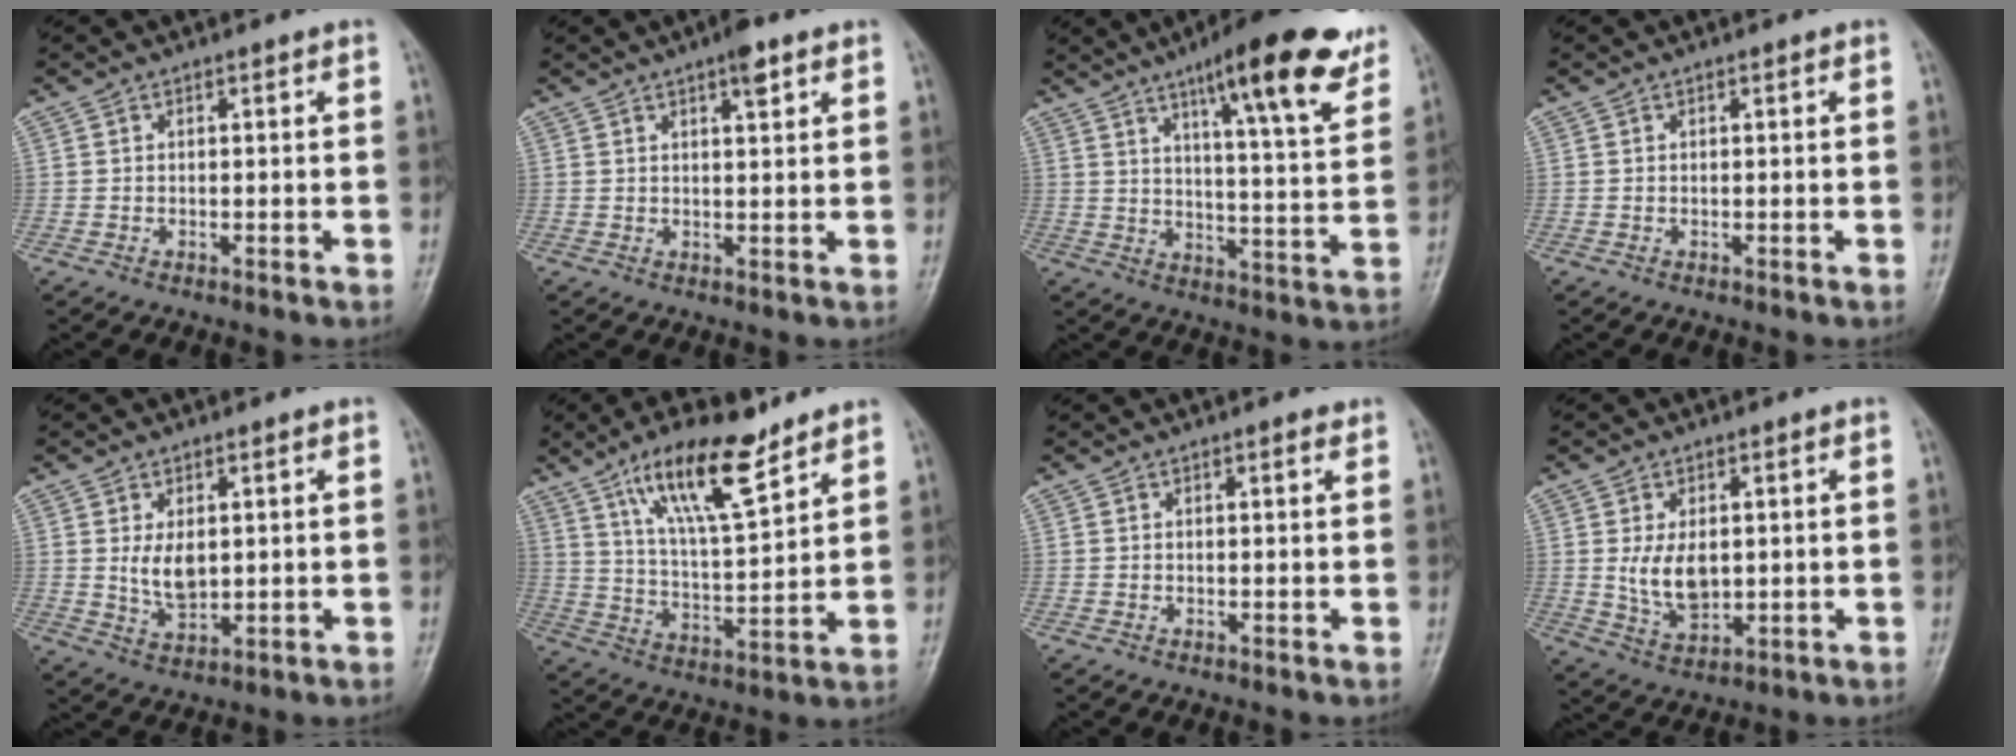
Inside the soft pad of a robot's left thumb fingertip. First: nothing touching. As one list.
[{"total": 3.9, "force": [2.3, 1.1, 2.9], "torque": [-0.038, -0.007, 0.032]}, {"total": 19.4, "force": [12.1, 3.9, 14.7], "torque": [-0.178, -0.050, 0.172]}, {"total": 0.0}, {"total": 5.6, "force": [1.1, 3.3, 4.4], "torque": [-0.065, -0.015, 0.028]}, {"total": 15.0, "force": [9.8, 4.4, 10.5], "torque": [-0.165, -0.049, 0.179]}, {"total": 1.0, "force": [0.7, 0.3, 0.7], "torque": [-0.009, -0.003, 0.009]}, {"total": 7.2, "force": [0.8, 4.5, 5.6], "torque": [-0.088, -0.015, 0.027]}]